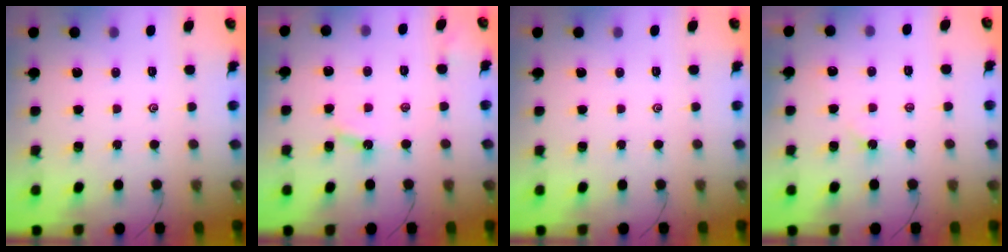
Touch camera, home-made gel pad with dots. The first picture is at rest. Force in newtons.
{"total": 4.3, "press": 4.2, "slide": 0.3}
{"total": 0.0}
{"total": 1.9, "press": 1.9, "slide": 0.4}